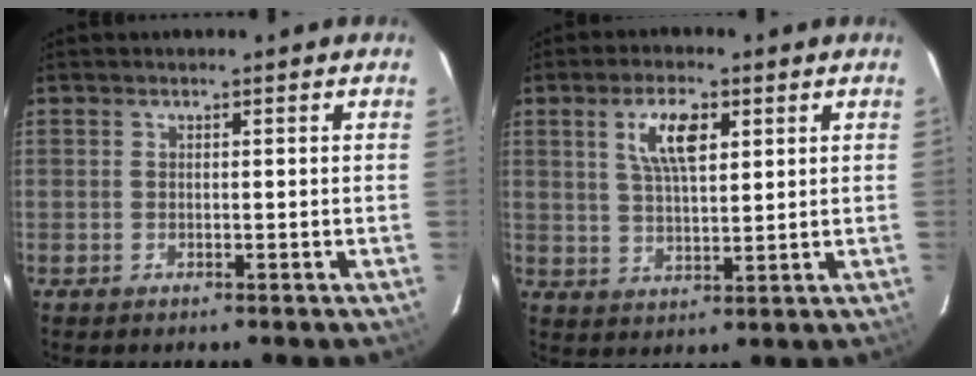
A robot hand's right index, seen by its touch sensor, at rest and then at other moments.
{"total": 7.5, "force": [3.1, 2.9, 6.2], "torque": [-0.115, 0.009, 0.059]}